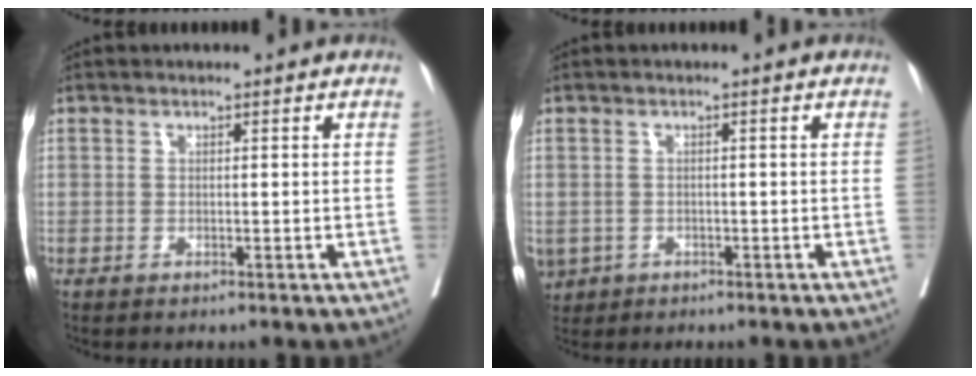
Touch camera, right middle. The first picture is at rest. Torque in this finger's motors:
{"motor_torque": [1.47, -0.67, 1.05, 0.21]}